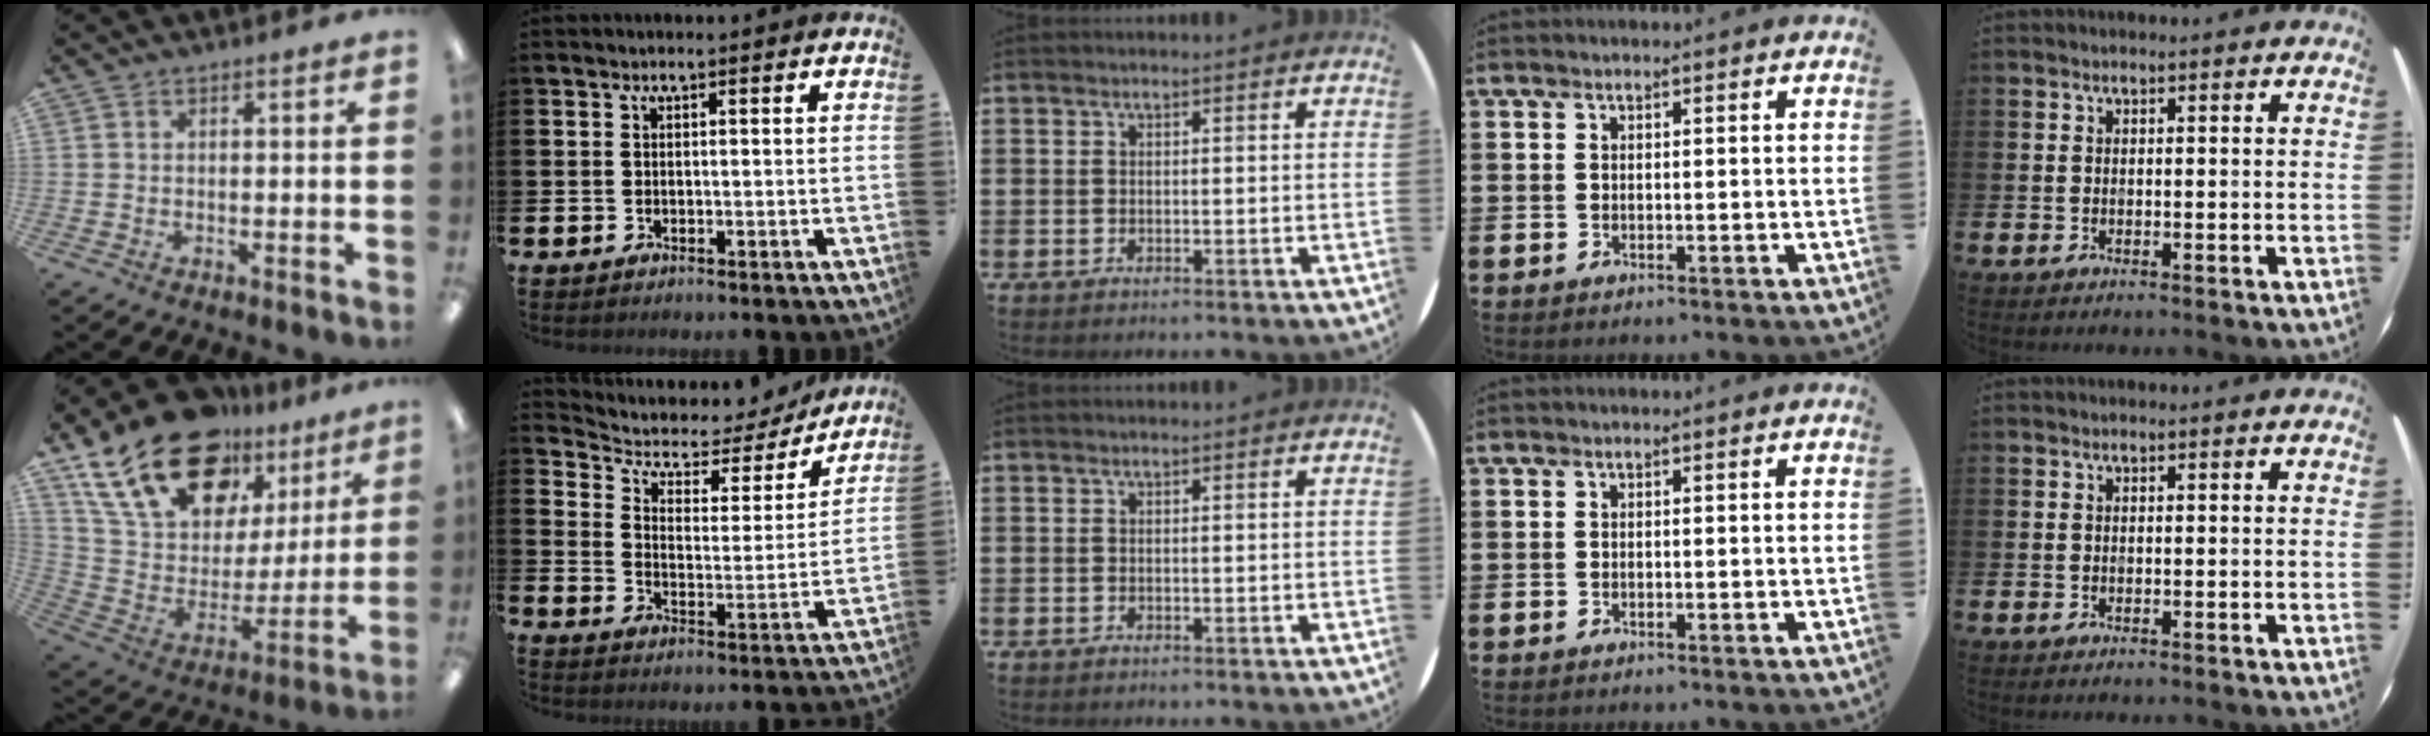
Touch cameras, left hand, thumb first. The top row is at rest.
{"thumb": {"total": 23.8, "force": [16.6, 12.7, 11.6], "torque": [-0.206, -0.099, 0.304]}, "index": {"total": 4.4, "force": [3.6, 2.3, 1.0], "torque": [-0.044, -0.034, 0.051]}}